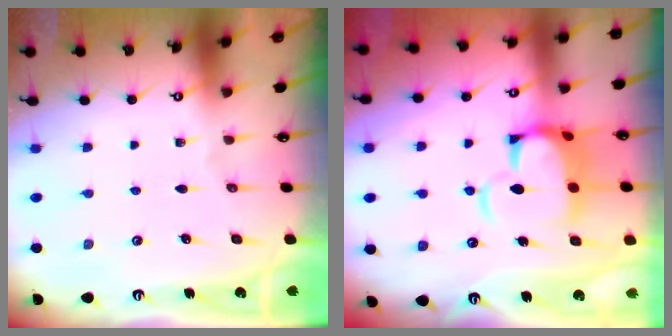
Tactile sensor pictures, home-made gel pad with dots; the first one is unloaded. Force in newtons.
{"total": 7.5, "press": 7.4, "slide": 1.3}